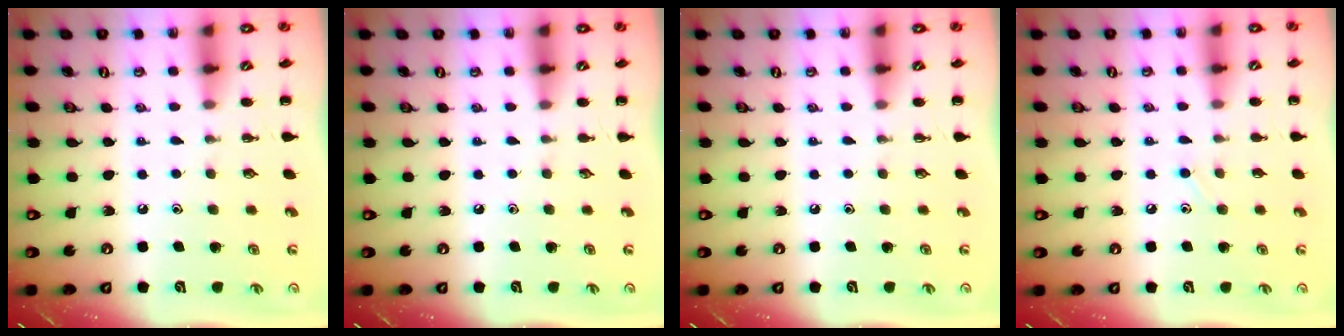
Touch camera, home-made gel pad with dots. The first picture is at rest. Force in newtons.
{"total": 0.0}
{"total": 0.0}
{"total": 4.8, "press": 4.4, "slide": 1.7}